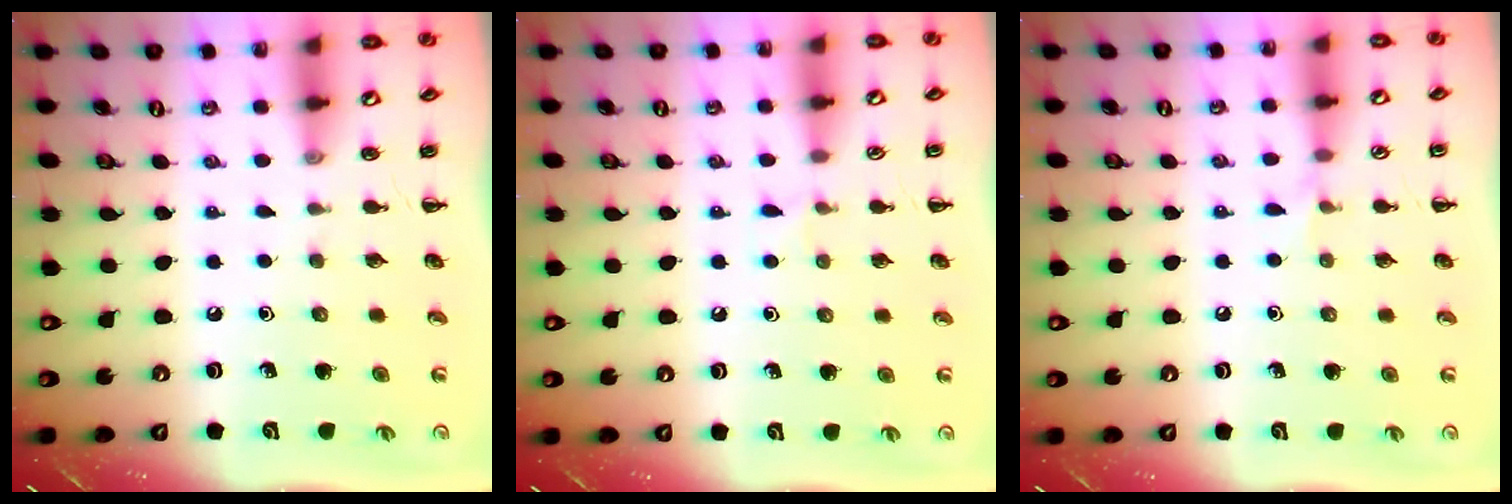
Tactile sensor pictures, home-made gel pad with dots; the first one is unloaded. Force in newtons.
{"total": 4.5, "press": 4.2, "slide": 1.5}
{"total": 3.7, "press": 3.5, "slide": 1.4}